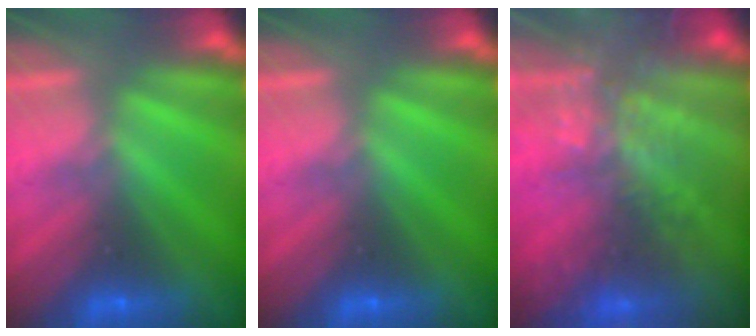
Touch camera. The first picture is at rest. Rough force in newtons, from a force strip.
{"total": 0.0}
{"total": 6.1}